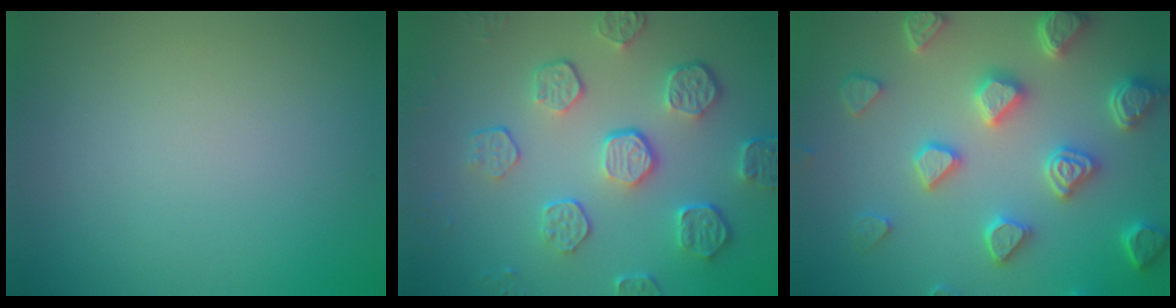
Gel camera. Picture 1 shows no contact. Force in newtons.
{"total": 5.7, "press": 4.2, "slide": 3.9}
{"total": 6.1, "press": 5.3, "slide": 3.0}